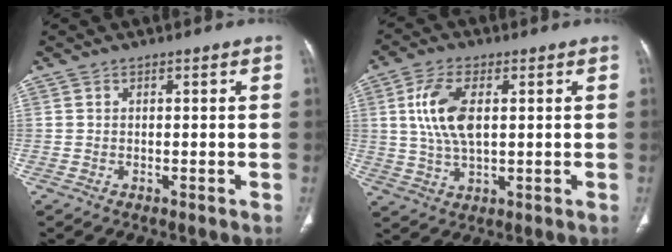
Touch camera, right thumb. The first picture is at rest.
{"total": 9.7, "force": [1.9, 4.8, 8.2], "torque": [-0.171, -0.001, 0.038]}